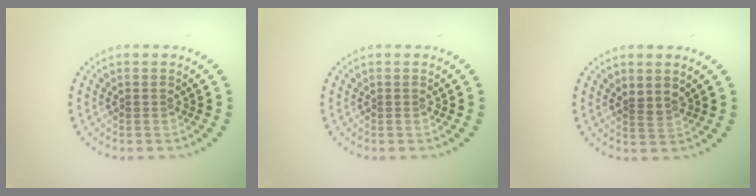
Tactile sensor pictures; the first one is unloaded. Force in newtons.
{"total": 0.0}
{"total": 1.5, "press": 1.1, "slide": 0.9}